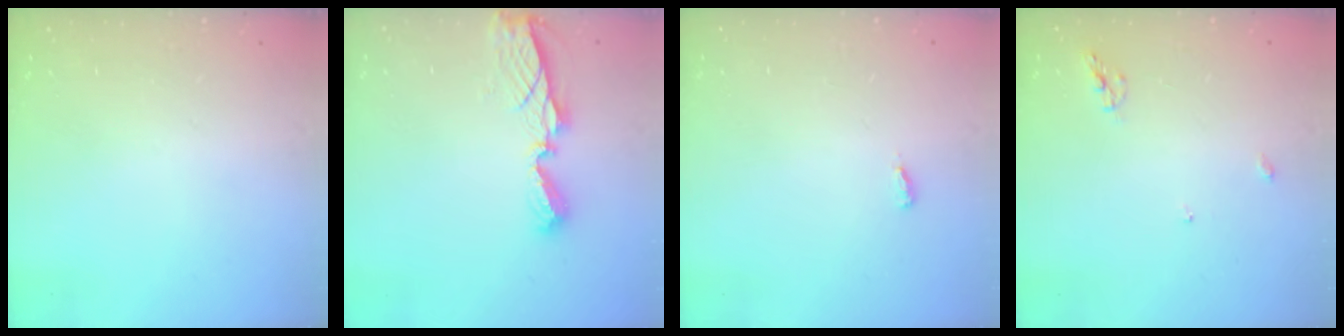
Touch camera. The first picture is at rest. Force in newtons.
{"total": 7.5, "press": 7.5, "slide": 0.5}
{"total": 2.6, "press": 2.4, "slide": 1.0}
{"total": 5.4, "press": 5.4, "slide": 0.0}